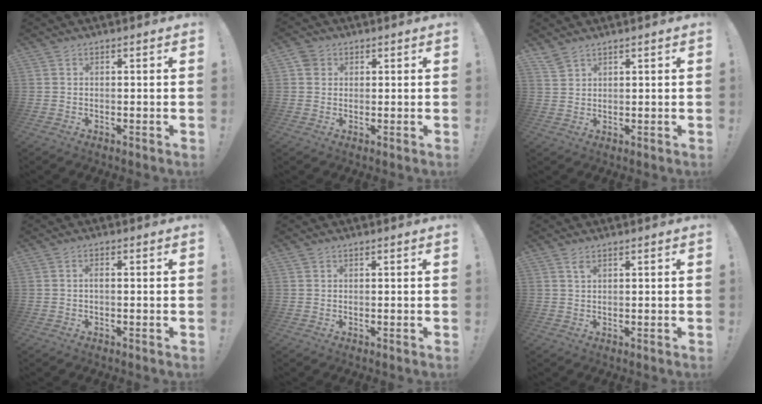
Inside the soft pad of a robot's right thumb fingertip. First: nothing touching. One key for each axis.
{"total": 3.5, "fx": 1.4, "fy": 3.1, "fz": 0.9, "tx": -0.011, "ty": 0.001, "tz": 0.025}
{"total": 3.4, "fx": 2.9, "fy": 1.2, "fz": 1.4, "tx": -0.026, "ty": -0.019, "tz": 0.055}
{"total": 1.1, "fx": -0.3, "fy": 0.1, "fz": 1.1, "tx": -0.028, "ty": 0.005, "tz": -0.005}
{"total": 0.5, "fx": 0.4, "fy": 0.3, "fz": 0.0, "tx": 0.004, "ty": -0.003, "tz": 0.007}
{"total": 1.9, "fx": 1.1, "fy": 0.6, "fz": 1.4, "tx": -0.022, "ty": -0.003, "tz": 0.018}